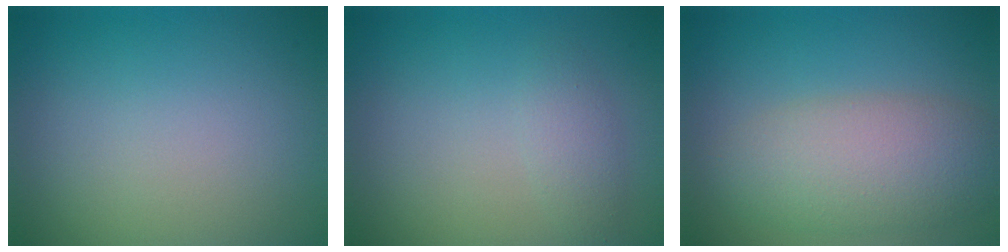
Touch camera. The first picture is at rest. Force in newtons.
{"total": 1.5, "press": 1.5, "slide": 0.1}
{"total": 5.7, "press": 5.7, "slide": 0.3}